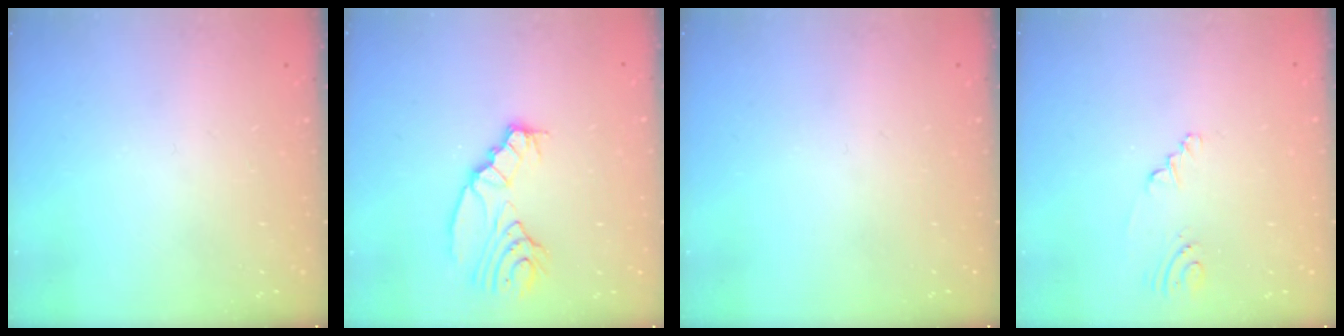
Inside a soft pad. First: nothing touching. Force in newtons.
{"total": 8.5, "press": 8.4, "slide": 0.6}
{"total": 0.0}
{"total": 2.0, "press": 1.6, "slide": 1.2}